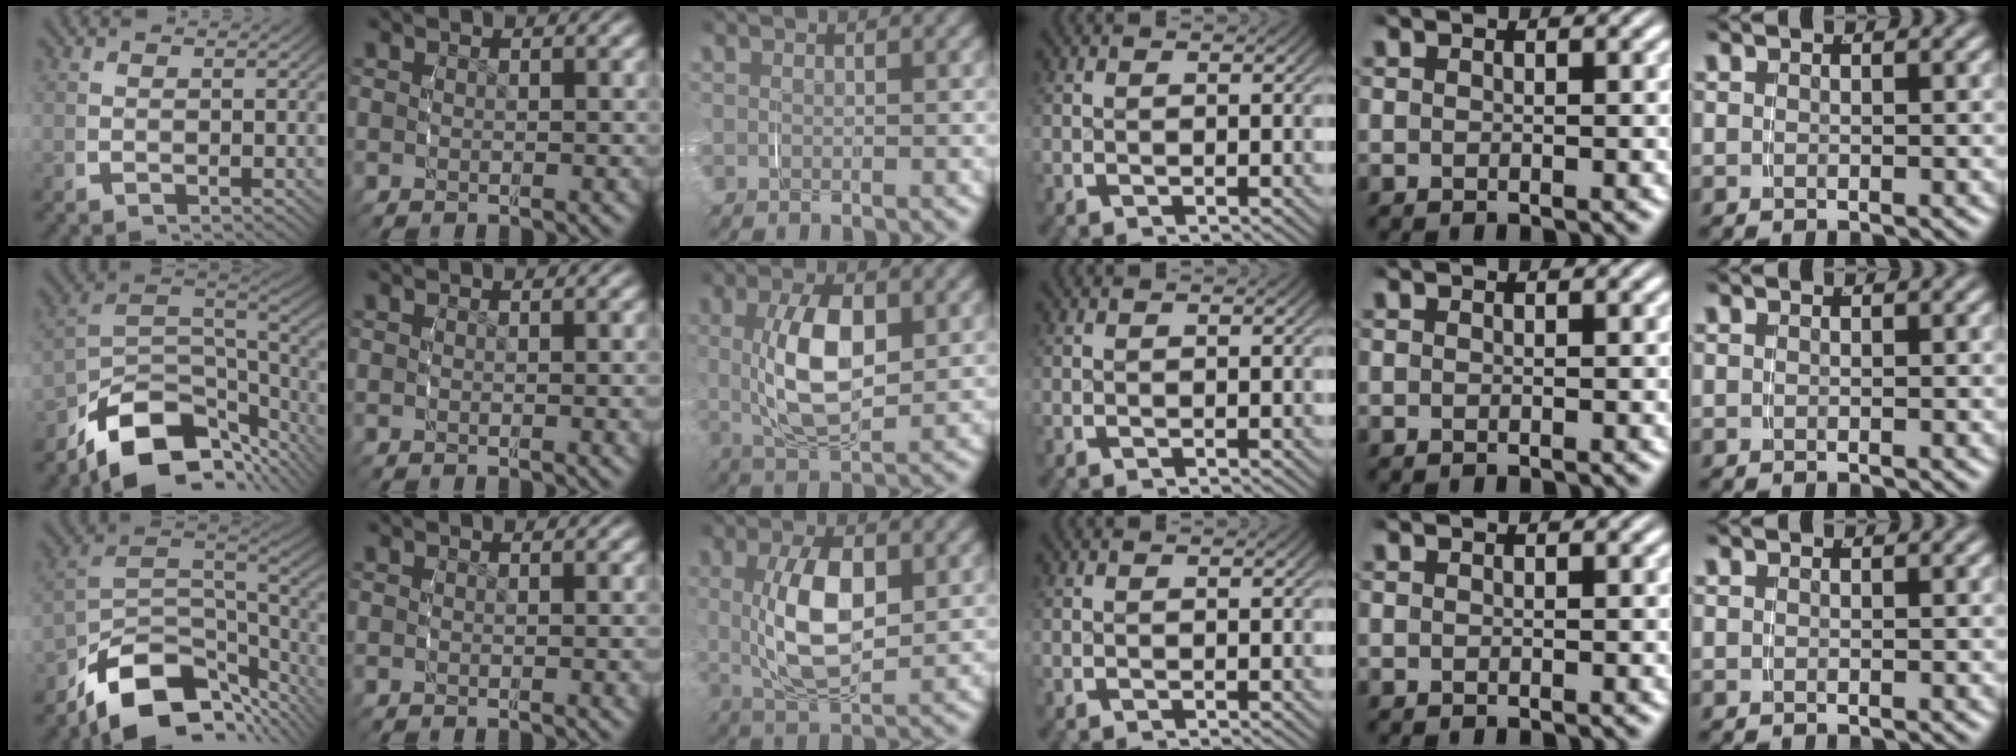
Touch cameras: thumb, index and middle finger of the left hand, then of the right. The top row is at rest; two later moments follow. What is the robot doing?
{"motion": "grasp_and_lifting", "object": "lipstick"}